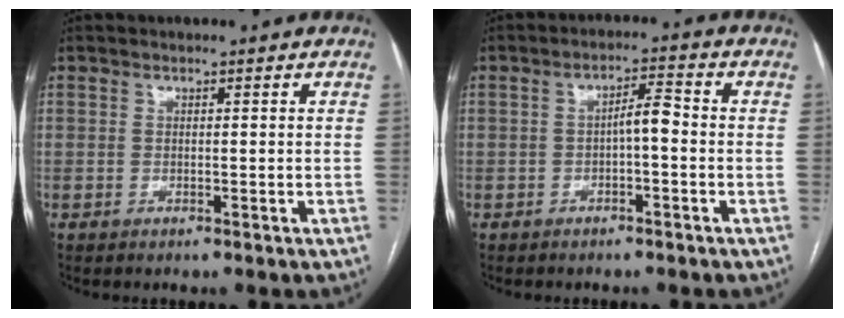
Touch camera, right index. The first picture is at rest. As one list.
[{"total": 3.6, "force": [-0.4, 0.9, 3.4], "torque": [-0.054, 0.015, -0.006]}]